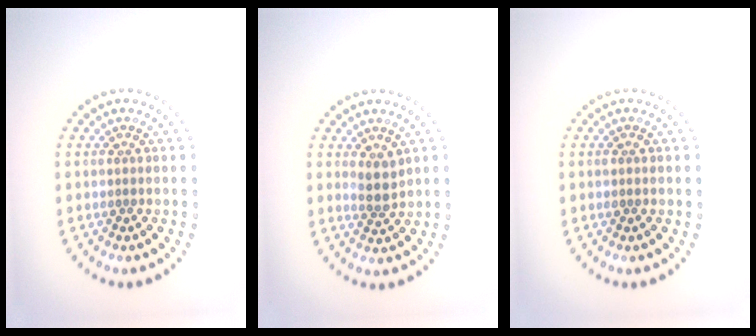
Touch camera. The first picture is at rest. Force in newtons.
{"total": 1.8, "press": 1.4, "slide": 1.2}
{"total": 0.7, "press": 0.6, "slide": 0.2}